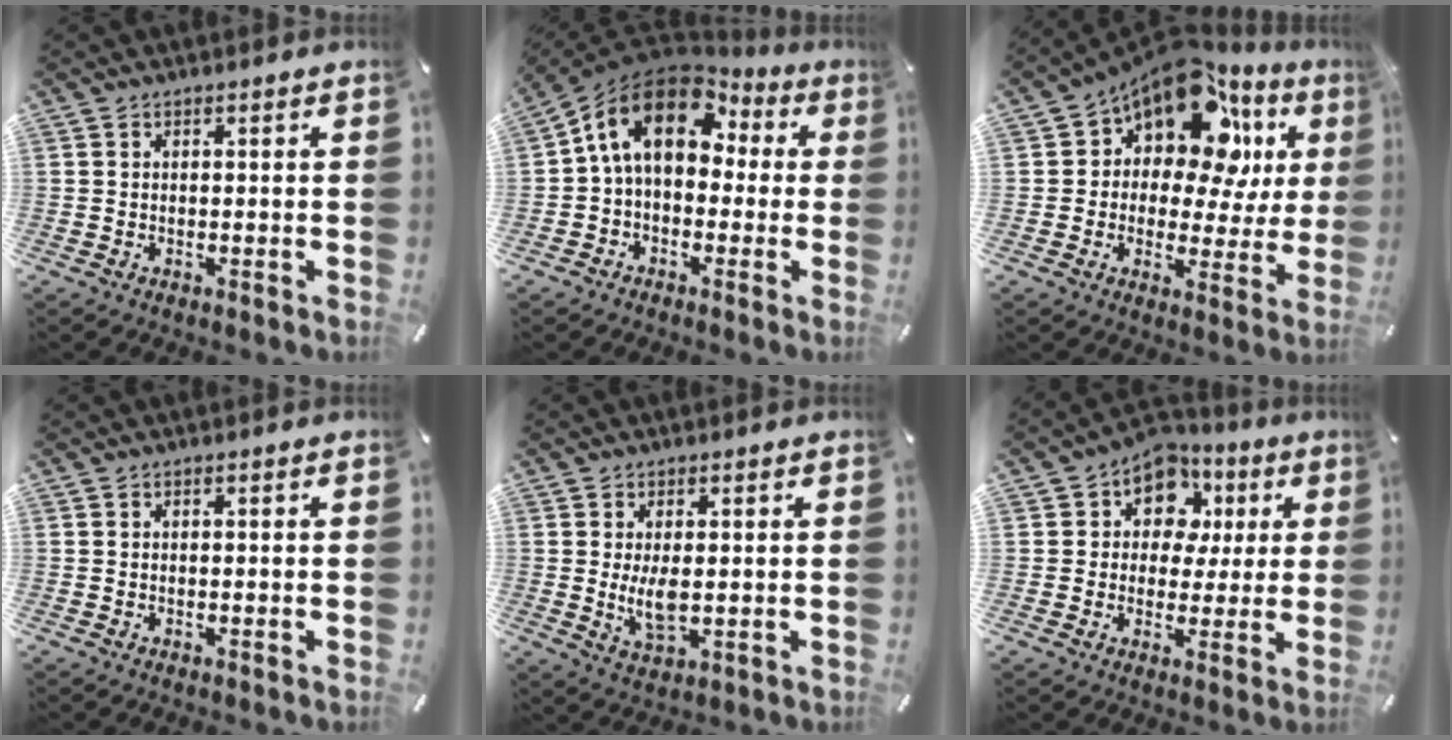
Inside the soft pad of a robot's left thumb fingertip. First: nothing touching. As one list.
[{"total": 14.0, "force": [3.0, 10.0, 9.3], "torque": [-0.173, 0.004, 0.051]}, {"total": 14.4, "force": [9.1, 7.9, 7.8], "torque": [-0.130, -0.078, 0.159]}, {"total": 0.0}, {"total": 5.8, "force": [0.3, 2.9, 5.0], "torque": [-0.107, -0.006, 0.000]}, {"total": 9.7, "force": [3.9, 8.0, 4.0], "torque": [-0.070, -0.025, 0.072]}]